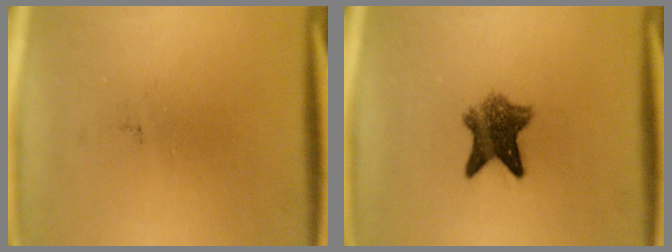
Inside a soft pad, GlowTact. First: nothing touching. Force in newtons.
{"total": 6.9}